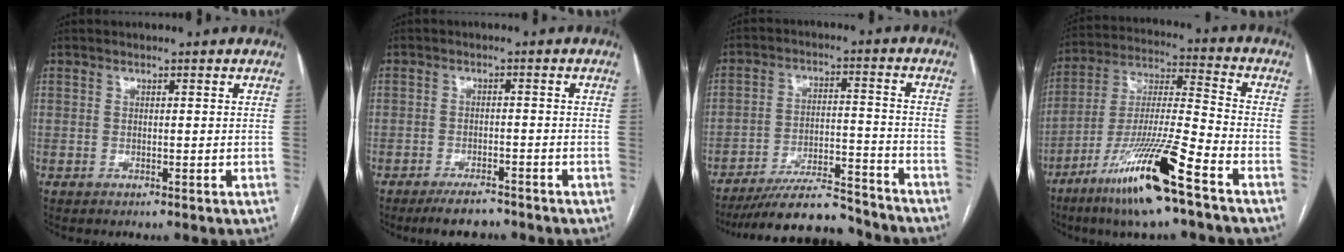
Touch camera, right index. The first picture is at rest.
{"total": 4.6, "force": [-4.0, 1.4, 1.9], "torque": [-0.032, -0.004, -0.063]}
{"total": 15.4, "force": [-14.1, 2.6, 5.6], "torque": [-0.094, 0.013, -0.224]}
{"total": 17.1, "force": [-10.1, 0.4, 13.9], "torque": [-0.289, -0.036, -0.186]}